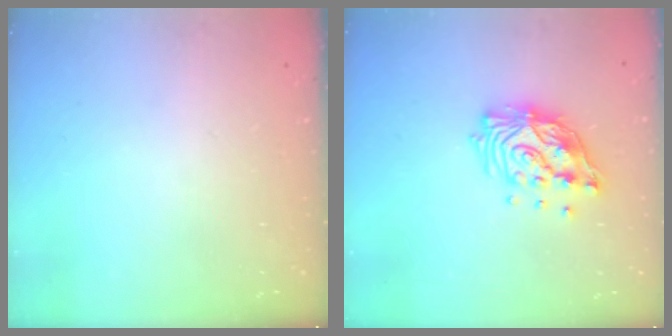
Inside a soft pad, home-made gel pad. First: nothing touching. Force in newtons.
{"total": 13.6, "press": 13.5, "slide": 1.5}